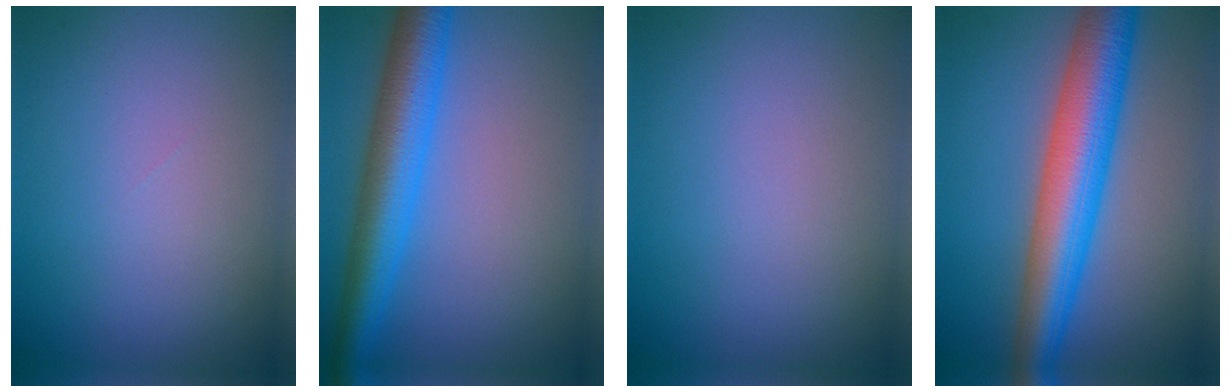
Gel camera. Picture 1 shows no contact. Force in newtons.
{"total": 6.8, "press": 6.8, "slide": 0.3}
{"total": 0.0}
{"total": 8.9, "press": 8.9, "slide": 0.2}